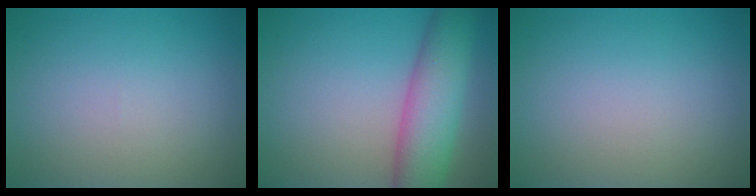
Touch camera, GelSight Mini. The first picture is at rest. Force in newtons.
{"total": 7.5, "press": 7.5, "slide": 0.3}
{"total": 0.0}